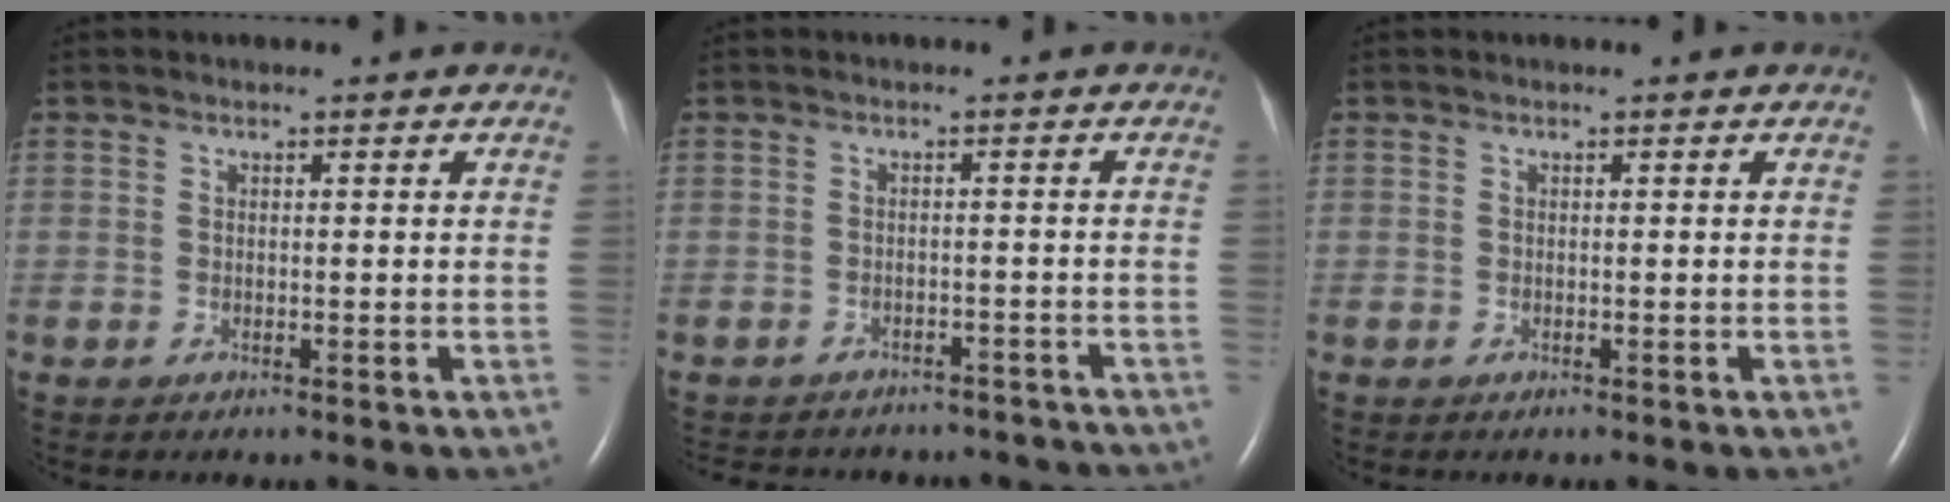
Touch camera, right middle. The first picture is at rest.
{"total": 17.0, "force": [-15.1, 6.2, 4.9], "torque": [-0.113, -0.002, -0.170]}
{"total": 0.0}